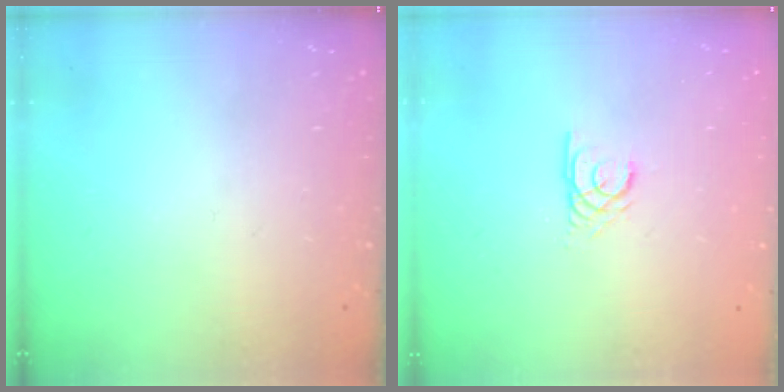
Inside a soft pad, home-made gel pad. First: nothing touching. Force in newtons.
{"total": 2.2, "press": 2.2, "slide": 0.3}